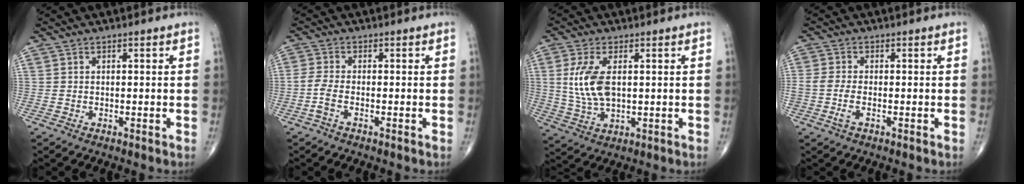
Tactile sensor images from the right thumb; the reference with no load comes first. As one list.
[{"total": 3.1, "force": [-1.4, 1.0, 2.6], "torque": [-0.068, 0.005, -0.035]}, {"total": 9.3, "force": [1.4, 4.8, 7.9], "torque": [-0.171, -0.007, 0.033]}, {"total": 3.4, "force": [-1.3, 1.6, 2.7], "torque": [-0.072, 0.008, -0.028]}]